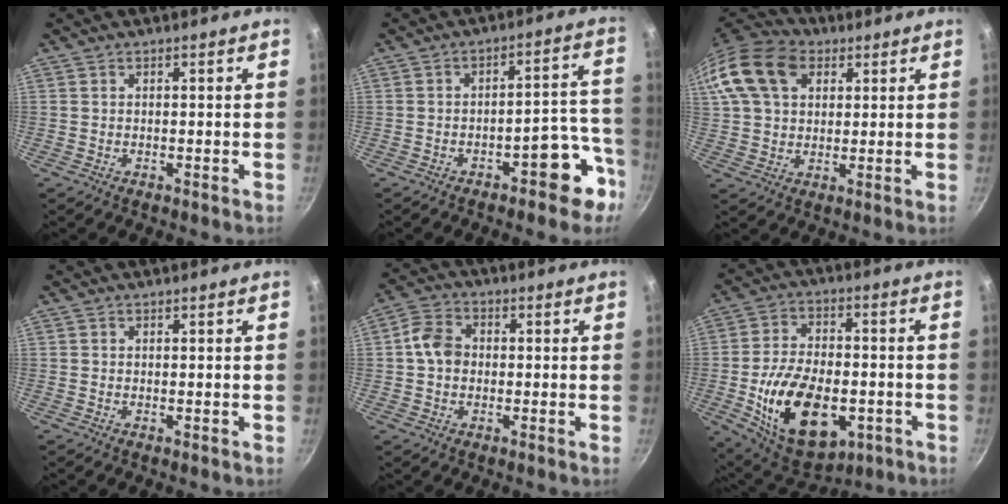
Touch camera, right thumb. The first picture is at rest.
{"total": 8.7, "force": [-5.1, 3.9, 5.9], "torque": [-0.027, 0.072, -0.060]}
{"total": 17.0, "force": [6.1, 12.1, 10.3], "torque": [-0.195, 0.017, 0.100]}
{"total": 0.0}
{"total": 6.3, "force": [0.0, 5.1, 3.7], "torque": [-0.050, 0.018, -0.014]}
{"total": 21.1, "force": [-5.5, 12.3, 16.2], "torque": [-0.263, 0.016, -0.078]}